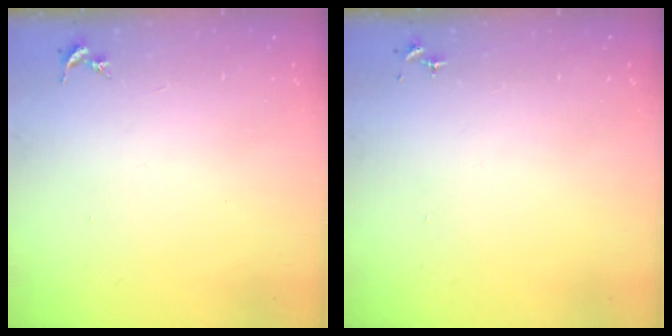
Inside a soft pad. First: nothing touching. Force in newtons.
{"total": 0.0}